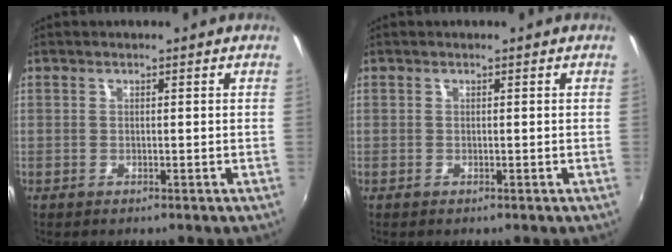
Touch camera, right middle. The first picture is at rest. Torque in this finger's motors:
{"motor_torque": [0.12, -0.29, 0.11, 0.00]}